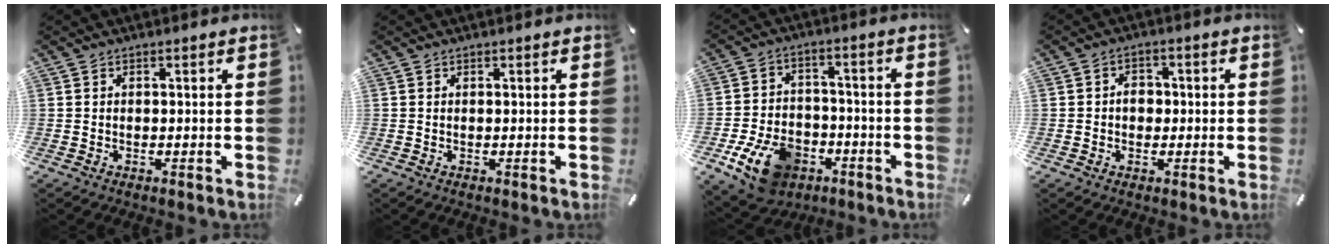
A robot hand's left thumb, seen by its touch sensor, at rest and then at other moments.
{"total": 0.0}
{"total": 13.3, "force": [-6.9, 8.7, 7.2], "torque": [-0.124, 0.043, -0.119]}
{"total": 4.2, "force": [-0.6, 3.4, 2.4], "torque": [-0.030, 0.003, -0.016]}